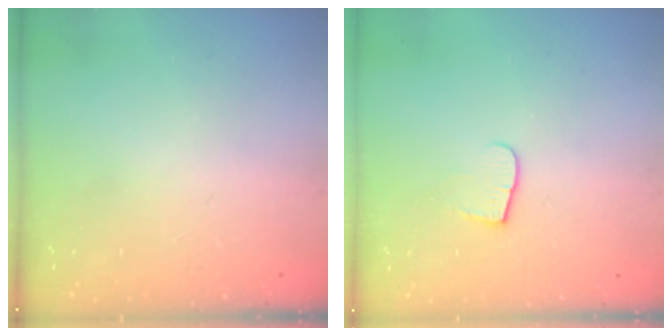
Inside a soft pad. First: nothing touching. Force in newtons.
{"total": 5.7, "press": 5.7, "slide": 0.5}